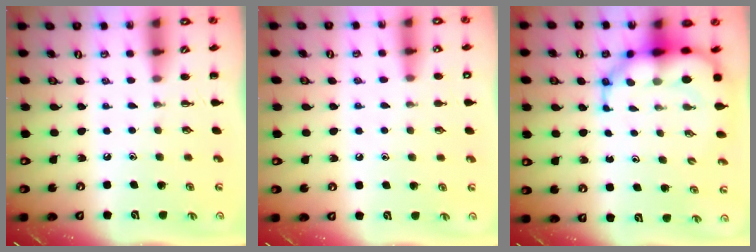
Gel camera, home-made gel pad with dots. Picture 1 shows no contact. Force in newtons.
{"total": 8.8, "press": 8.5, "slide": 2.1}
{"total": 9.2, "press": 8.7, "slide": 3.0}